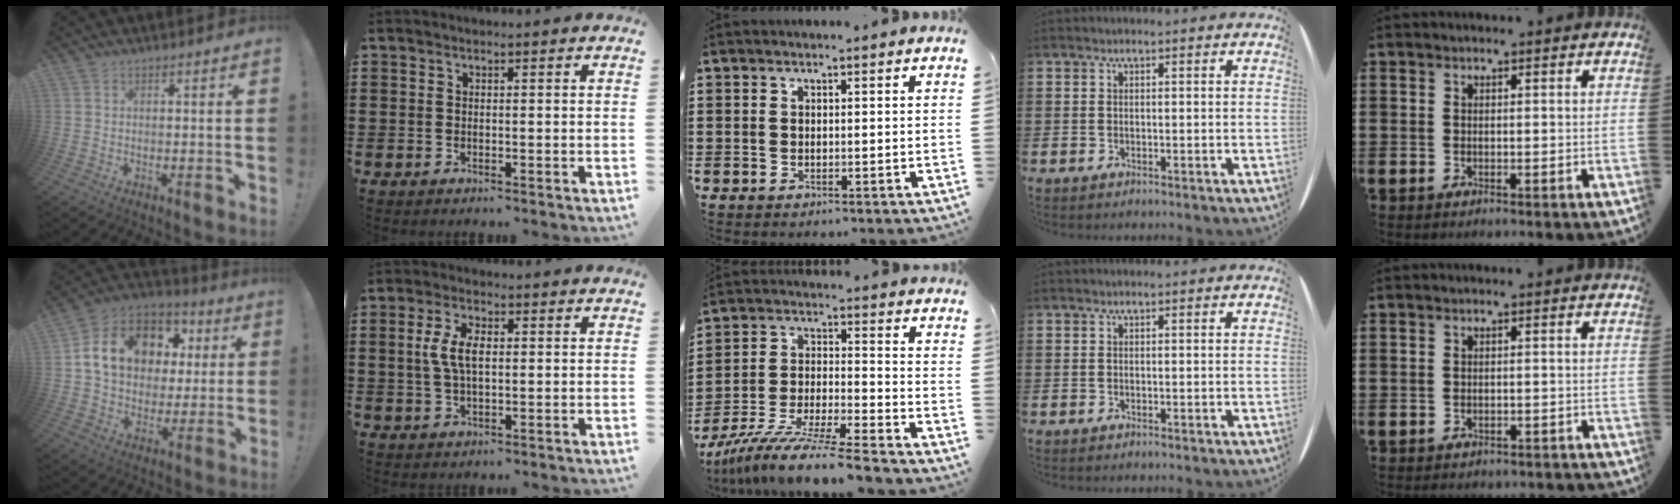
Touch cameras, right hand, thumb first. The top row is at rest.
{"thumb": {"total": 17.5, "force": [5.6, 13.1, 10.1], "torque": [-0.154, -0.012, 0.116]}, "index": {"total": 5.4, "force": [0.5, 2.5, 4.8], "torque": [-0.111, 0.004, 0.003]}, "middle": {"total": 10.5, "force": [-9.5, -0.4, 4.5], "torque": [-0.090, 0.004, -0.189]}, "little": {"total": 1.0, "force": [-1.0, 0.1, 0.0], "torque": [-0.004, 0.000, -0.021]}}